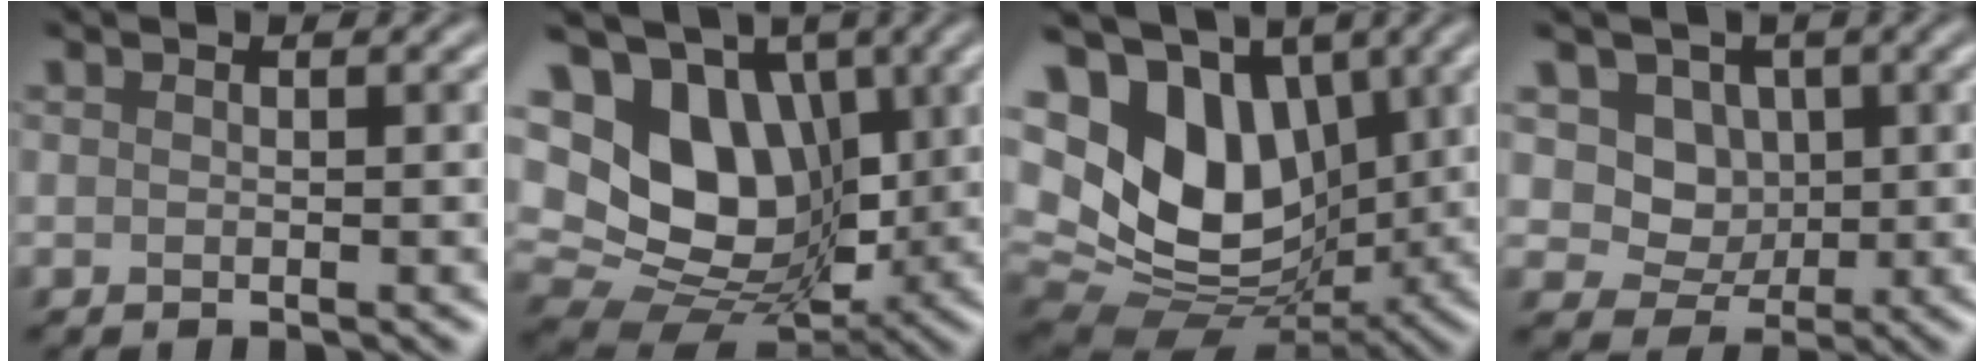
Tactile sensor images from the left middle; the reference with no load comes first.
{"total": 13.8, "force": [3.6, 10.2, 8.5], "torque": [-0.163, 0.028, 0.056]}
{"total": 15.4, "force": [3.7, 10.9, 10.2], "torque": [-0.208, 0.010, 0.073]}
{"total": 4.9, "force": [1.5, 4.1, 2.3], "torque": [-0.046, -0.008, 0.027]}